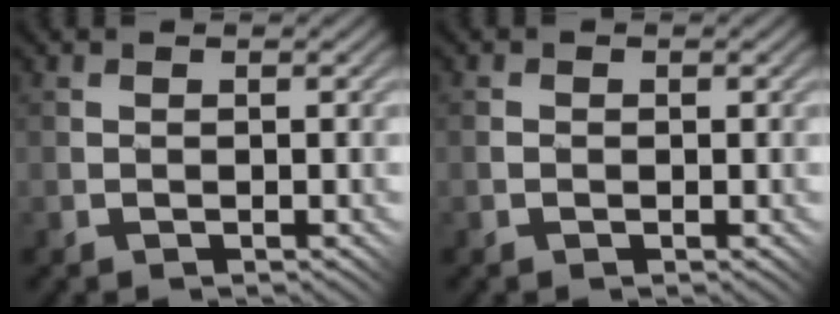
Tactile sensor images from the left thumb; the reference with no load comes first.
{"total": 0.7, "force": [-0.1, 0.6, 0.1], "torque": [0.006, 0.001, -0.004]}